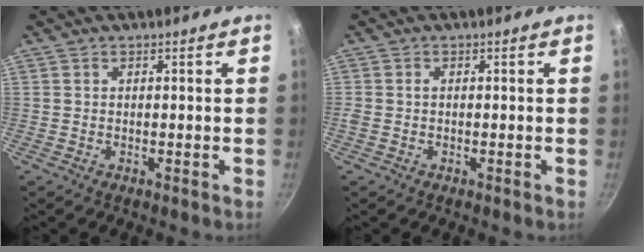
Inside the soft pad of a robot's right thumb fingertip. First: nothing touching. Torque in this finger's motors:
{"motor_torque": [0.13, 0.40, 0.15, 0.43, 0.00]}